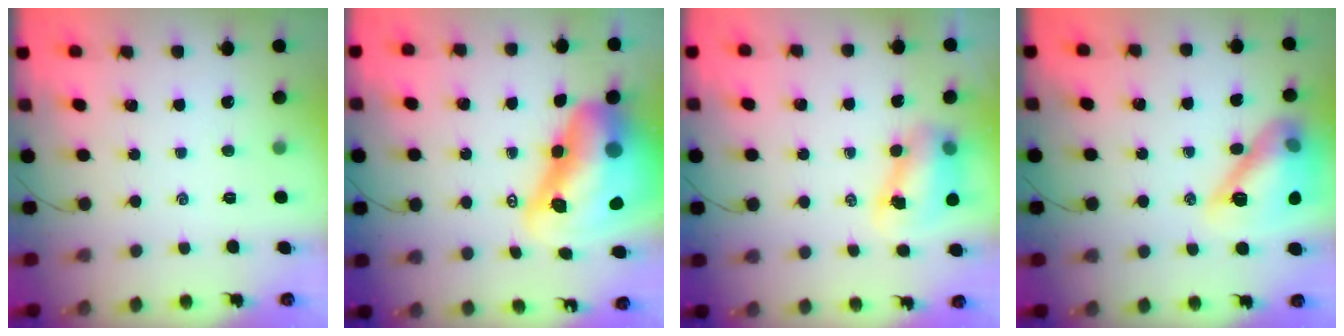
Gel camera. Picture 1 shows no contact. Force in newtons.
{"total": 22.8, "press": 21.9, "slide": 6.3}
{"total": 7.4, "press": 7.3, "slide": 1.1}
{"total": 16.2, "press": 16.1, "slide": 2.0}